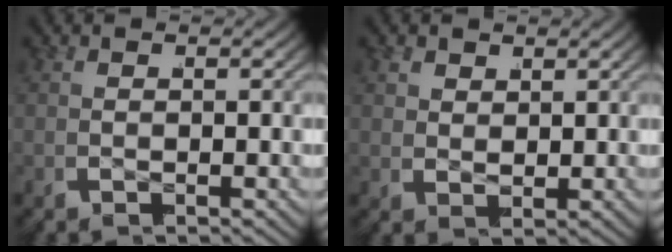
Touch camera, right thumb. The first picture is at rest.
{"total": 1.6, "force": [1.2, 0.9, 0.5], "torque": [-0.010, -0.006, 0.026]}